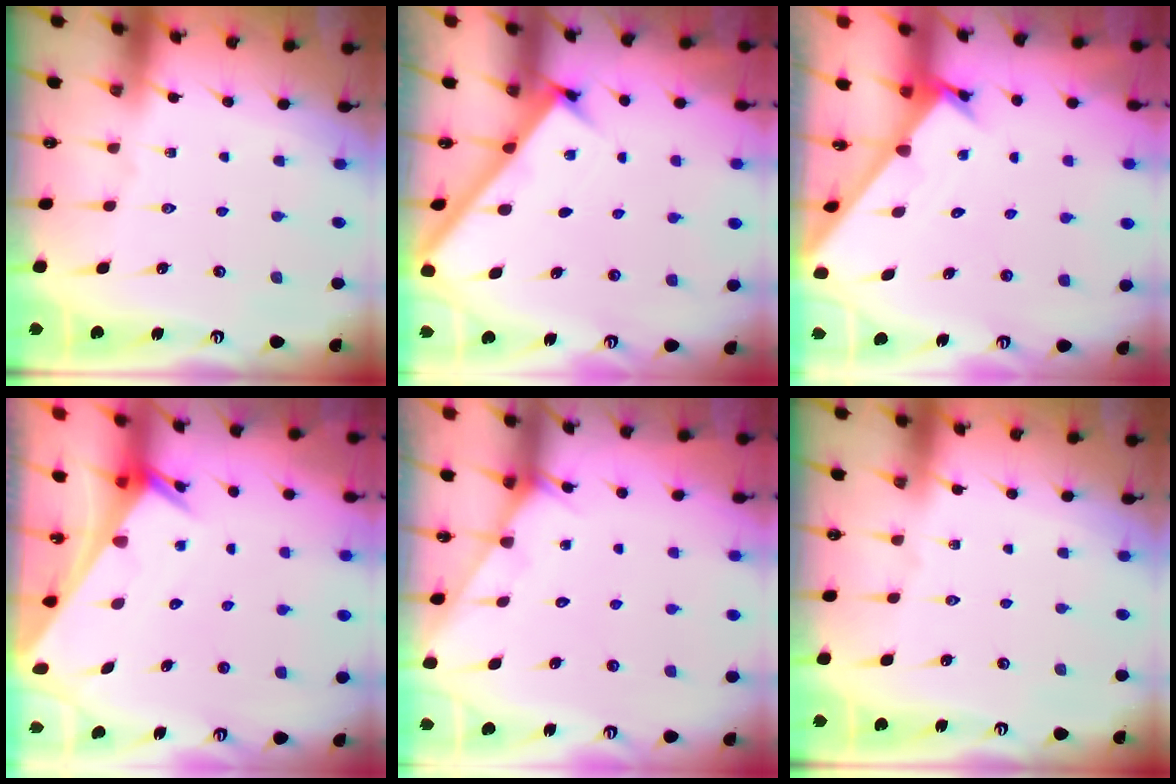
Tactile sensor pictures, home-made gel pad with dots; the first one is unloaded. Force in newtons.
{"total": 2.6, "press": 2.6, "slide": 0.3}
{"total": 1.7, "press": 1.7, "slide": 0.1}
{"total": 2.6, "press": 2.6, "slide": 0.1}
{"total": 4.4, "press": 4.4, "slide": 0.2}
{"total": 0.0}